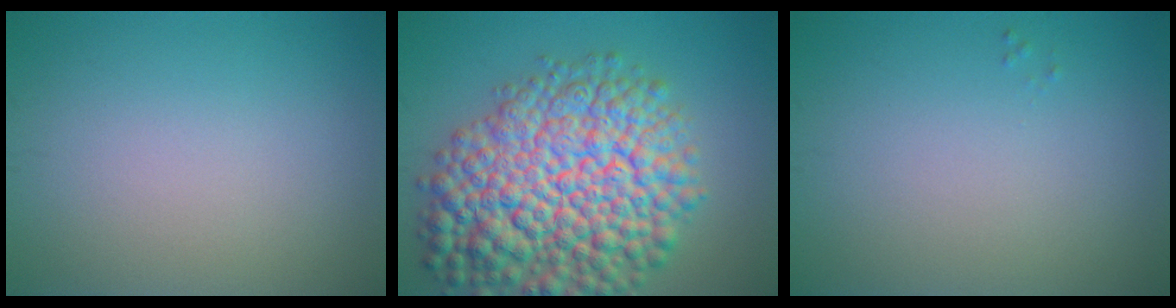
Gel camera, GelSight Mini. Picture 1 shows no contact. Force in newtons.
{"total": 13.5, "press": 13.5, "slide": 0.5}
{"total": 0.0}